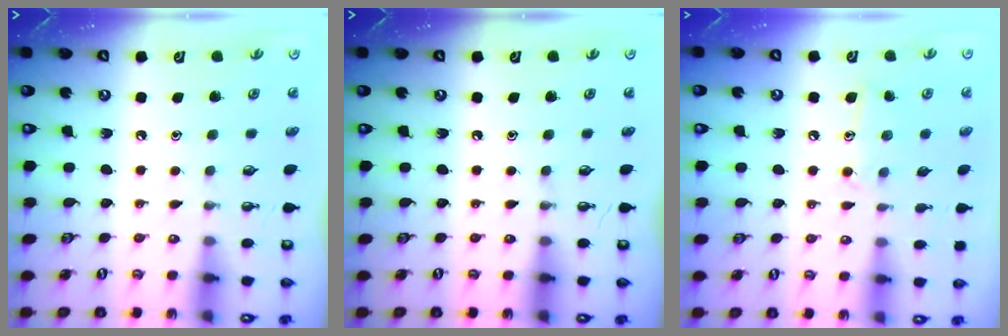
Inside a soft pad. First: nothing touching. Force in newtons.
{"total": 0.0}
{"total": 8.7, "press": 8.6, "slide": 0.6}